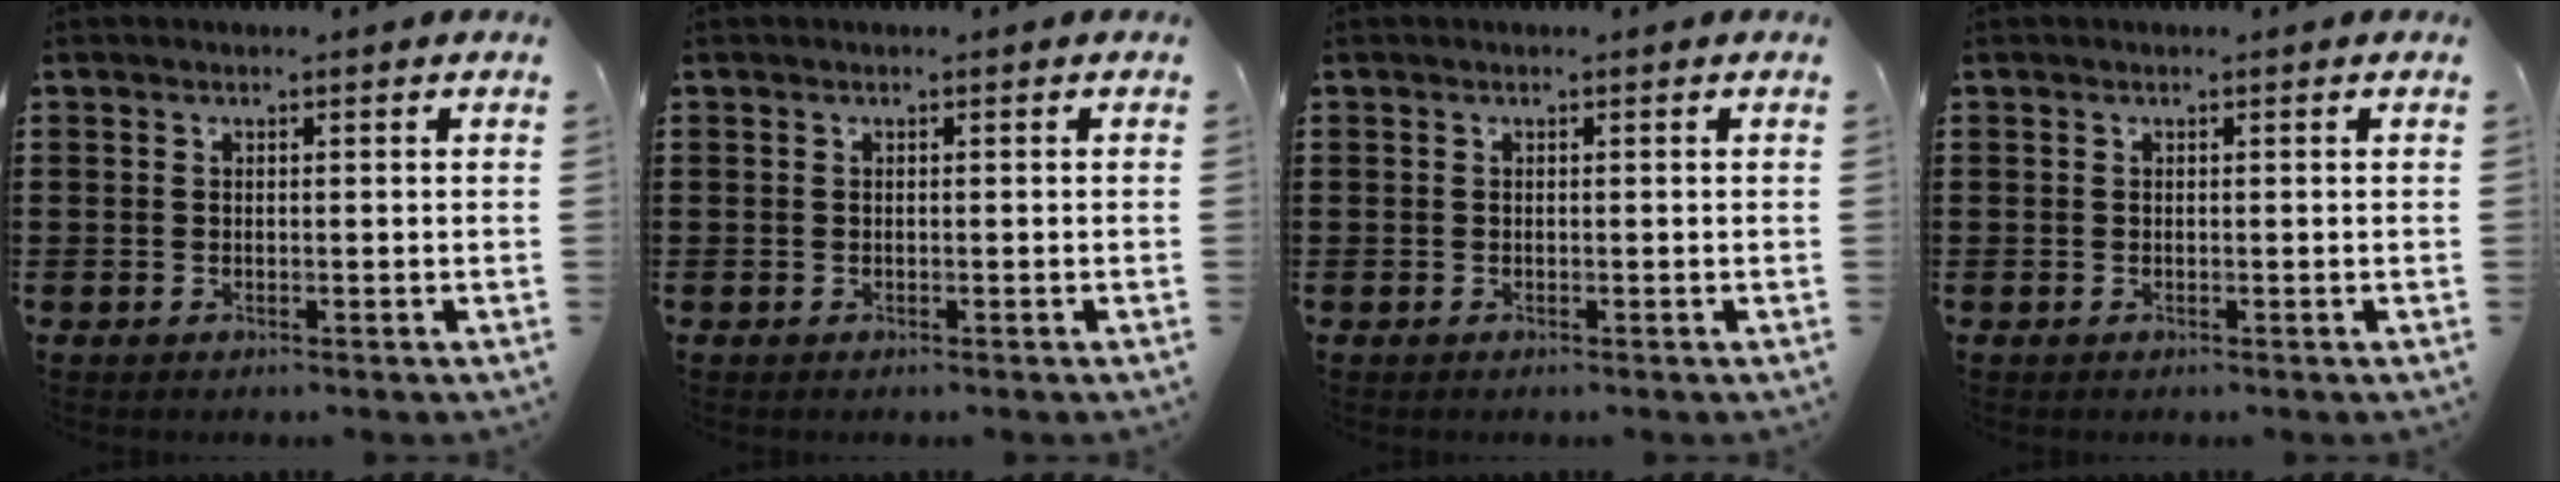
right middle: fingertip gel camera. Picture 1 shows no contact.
{"total": 0.0}
{"total": 0.0}
{"total": 0.0}